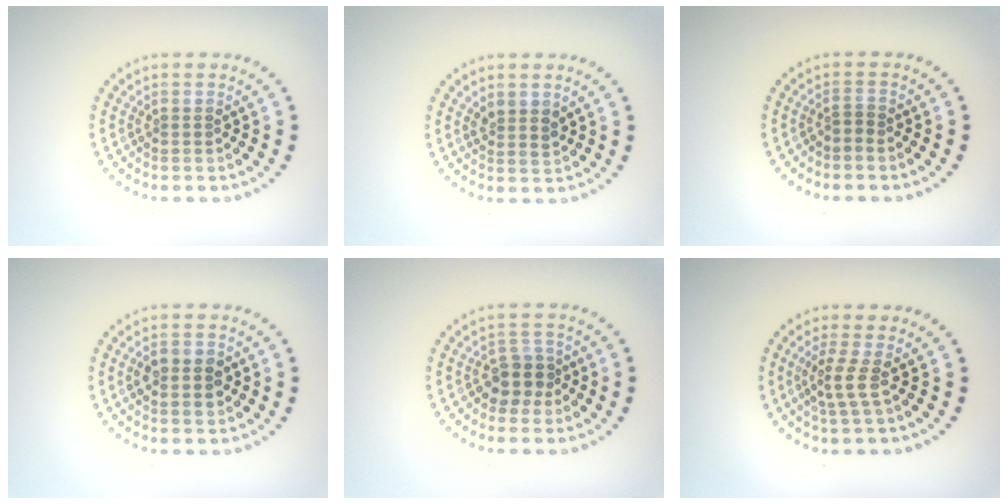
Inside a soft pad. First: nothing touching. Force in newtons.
{"total": 1.4, "press": 1.3, "slide": 0.7}
{"total": 0.8, "press": 0.4, "slide": 0.7}
{"total": 2.8, "press": 2.8, "slide": 0.2}
{"total": 2.6, "press": 2.3, "slide": 1.2}
{"total": 2.1, "press": 1.4, "slide": 1.5}